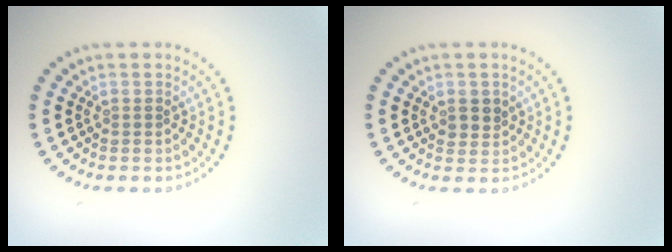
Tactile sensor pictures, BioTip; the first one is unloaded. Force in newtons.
{"total": 1.6, "press": 1.4, "slide": 0.8}